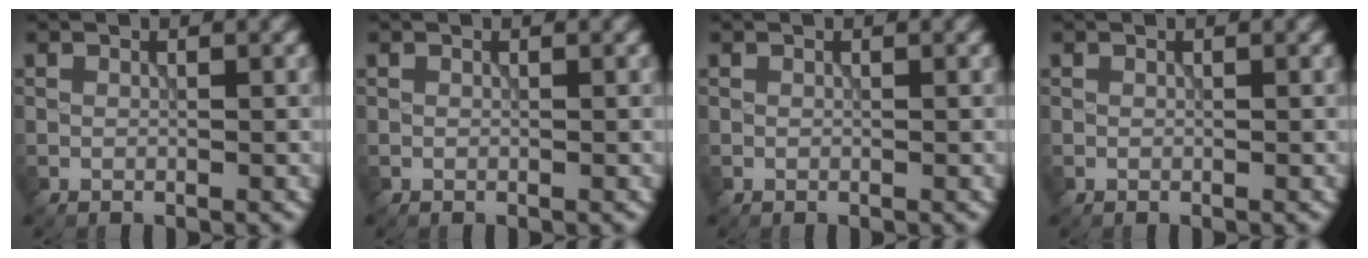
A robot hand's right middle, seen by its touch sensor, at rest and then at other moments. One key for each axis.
{"total": 0.0}
{"total": 0.0}
{"total": 0.0}